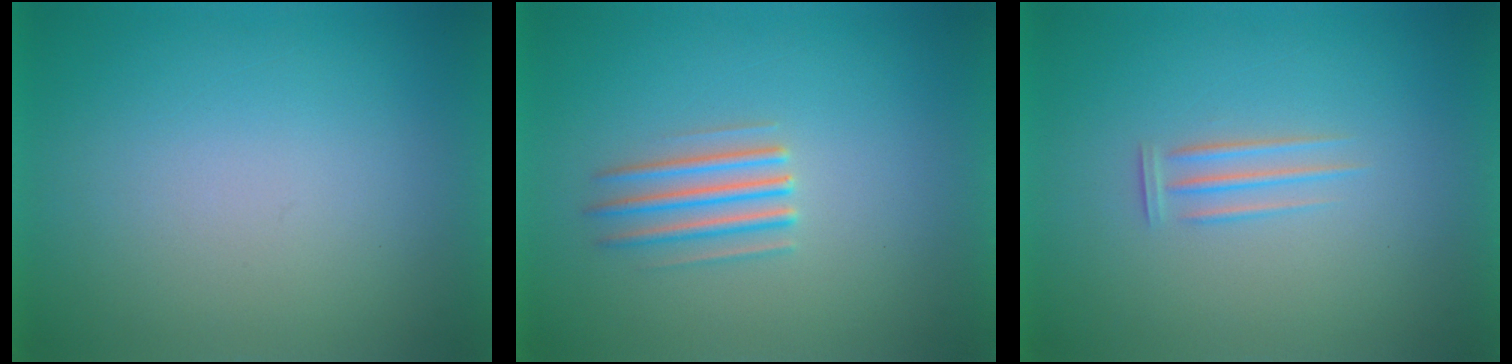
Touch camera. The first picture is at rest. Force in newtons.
{"total": 2.8}
{"total": 1.2}